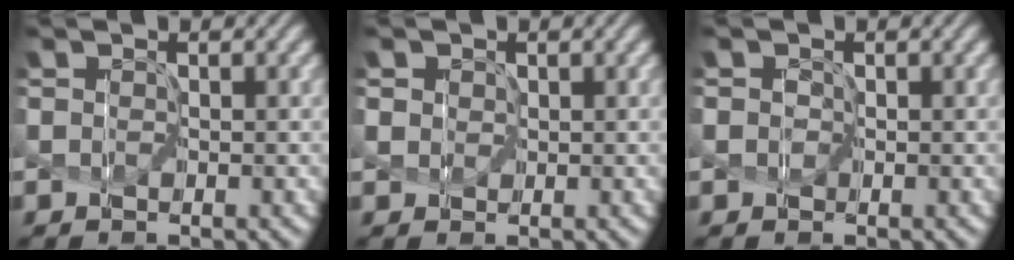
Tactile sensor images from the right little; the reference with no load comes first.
{"total": 3.1, "force": [1.0, 2.7, 1.1], "torque": [0.000, 0.028, -0.016]}
{"total": 0.9, "force": [0.1, 0.9, 0.2], "torque": [0.013, 0.008, -0.007]}